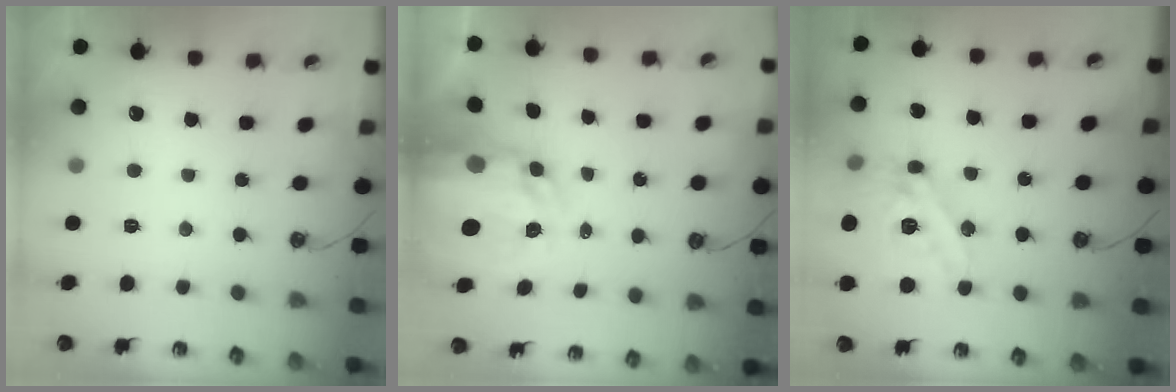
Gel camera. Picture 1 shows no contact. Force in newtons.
{"total": 7.6, "press": 7.6, "slide": 0.7}
{"total": 20.5, "press": 20.4, "slide": 2.4}